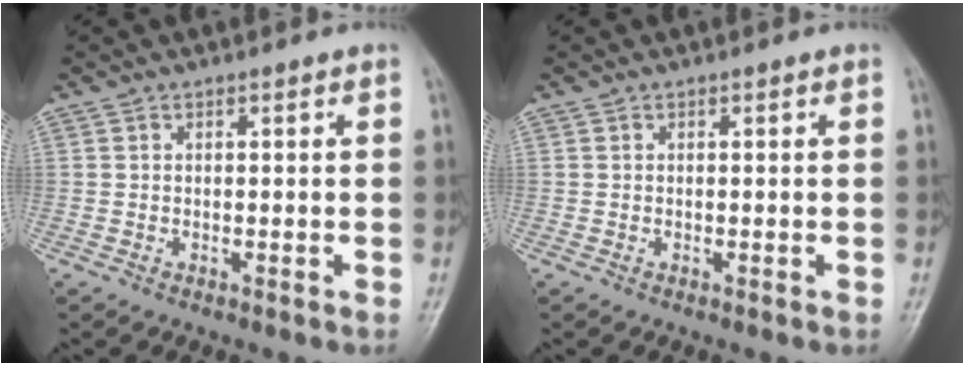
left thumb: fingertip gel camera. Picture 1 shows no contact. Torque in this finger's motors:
{"motor_torque": [0.00, 0.00, -0.01, -0.01, 0.00]}